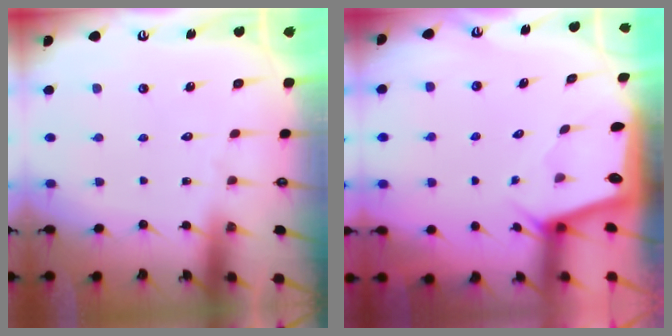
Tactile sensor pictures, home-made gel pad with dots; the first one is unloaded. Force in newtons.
{"total": 1.9, "press": 1.9, "slide": 0.2}